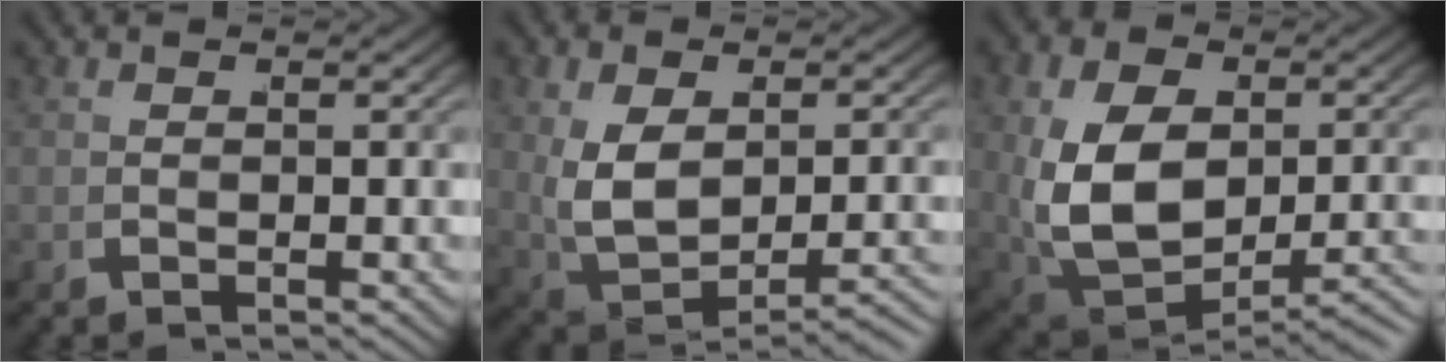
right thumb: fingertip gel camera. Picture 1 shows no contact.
{"total": 6.0, "force": [-1.0, 3.6, 4.7], "torque": [-0.114, -0.020, 0.009]}
{"total": 10.6, "force": [-1.1, 7.2, 7.6], "torque": [-0.175, -0.042, 0.014]}